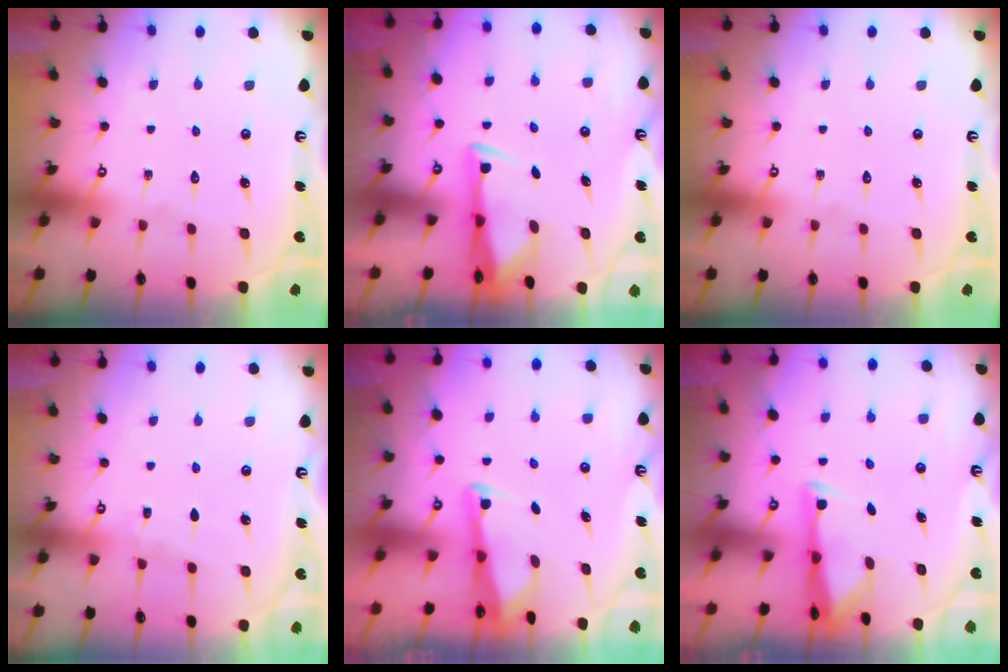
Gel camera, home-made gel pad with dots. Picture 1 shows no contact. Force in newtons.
{"total": 3.1, "press": 3.0, "slide": 0.9}
{"total": 0.0}
{"total": 2.8, "press": 2.8, "slide": 0.4}
{"total": 2.5, "press": 2.5, "slide": 0.2}
{"total": 2.8, "press": 2.8, "slide": 0.4}